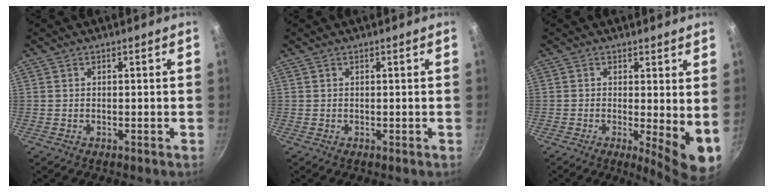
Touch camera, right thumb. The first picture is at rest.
{"total": 0.0}
{"total": 8.1, "force": [-0.2, 2.4, 7.8], "torque": [-0.097, -0.021, 0.000]}